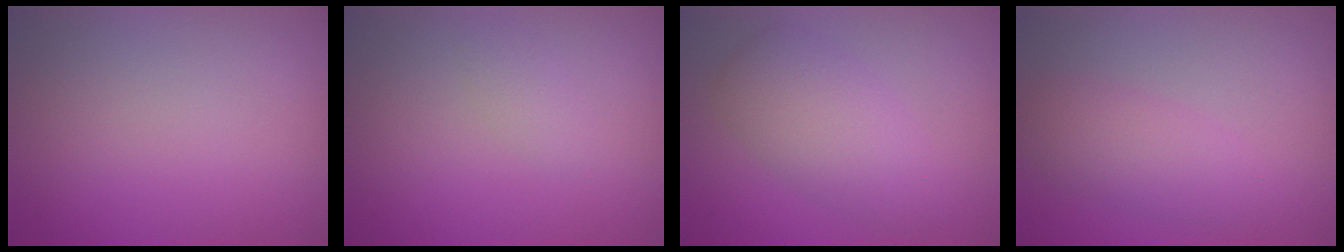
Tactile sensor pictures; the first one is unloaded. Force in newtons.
{"total": 1.1, "press": 1.1, "slide": 0.1}
{"total": 4.5, "press": 4.5, "slide": 0.2}
{"total": 2.9, "press": 2.8, "slide": 0.2}